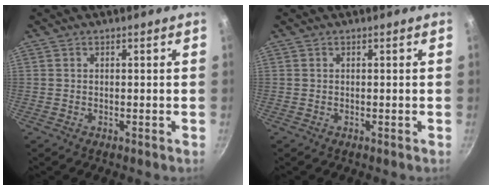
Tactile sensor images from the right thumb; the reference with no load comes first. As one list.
[{"total": 0.0}]